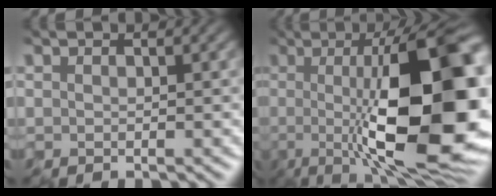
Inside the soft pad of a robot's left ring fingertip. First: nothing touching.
{"total": 17.1, "force": [-0.9, 4.8, 16.4], "torque": [-0.198, 0.009, -0.024]}